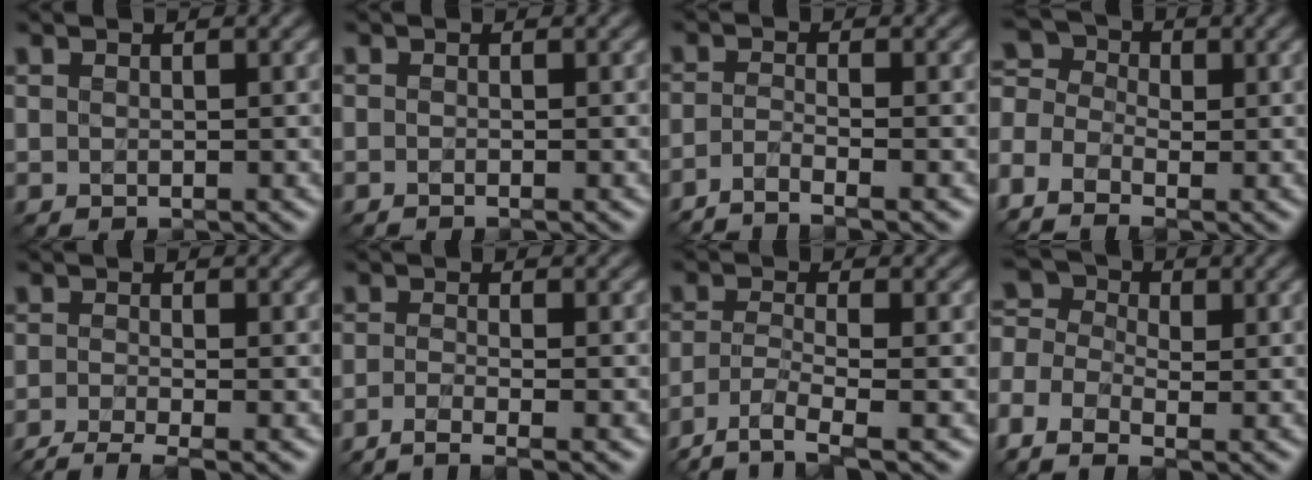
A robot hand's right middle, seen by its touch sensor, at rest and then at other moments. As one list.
[{"total": 0.5, "force": [-0.5, 0.0, 0.3], "torque": [-0.005, -0.008, -0.010]}, {"total": 2.8, "force": [-2.1, 0.5, 1.8], "torque": [-0.026, -0.005, -0.055]}, {"total": 7.1, "force": [-3.1, 4.4, 4.5], "torque": [-0.101, 0.001, -0.055]}, {"total": 3.6, "force": [-2.7, 0.7, 2.3], "torque": [-0.040, -0.008, -0.061]}, {"total": 3.4, "force": [-2.2, 0.8, 2.4], "torque": [-0.036, -0.007, -0.054]}, {"total": 4.5, "force": [-3.1, 1.1, 3.0], "torque": [-0.065, -0.011, -0.069]}, {"total": 7.1, "force": [-2.8, 4.2, 5.0], "torque": [-0.124, 0.000, -0.047]}]